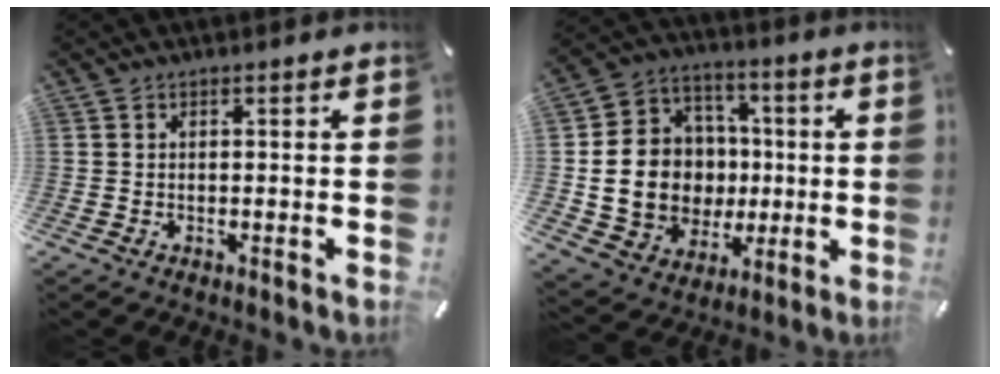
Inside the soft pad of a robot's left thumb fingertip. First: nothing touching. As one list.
[{"total": 16.1, "force": [-0.6, 14.4, 7.1], "torque": [-0.143, 0.009, 0.005]}]